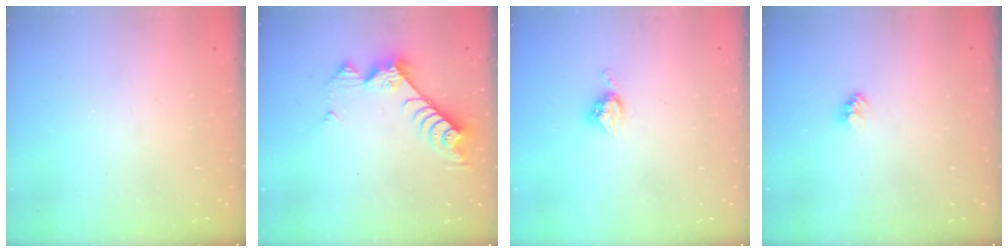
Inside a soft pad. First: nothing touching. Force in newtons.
{"total": 8.4, "press": 8.3, "slide": 0.7}
{"total": 5.4, "press": 5.4, "slide": 0.1}
{"total": 2.3, "press": 2.3, "slide": 0.1}